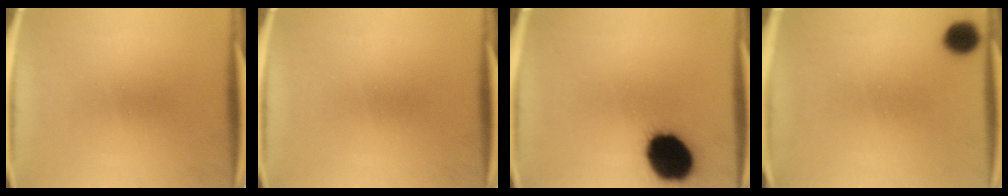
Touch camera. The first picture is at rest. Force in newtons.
{"total": 0.0}
{"total": 17.9}
{"total": 4.8}